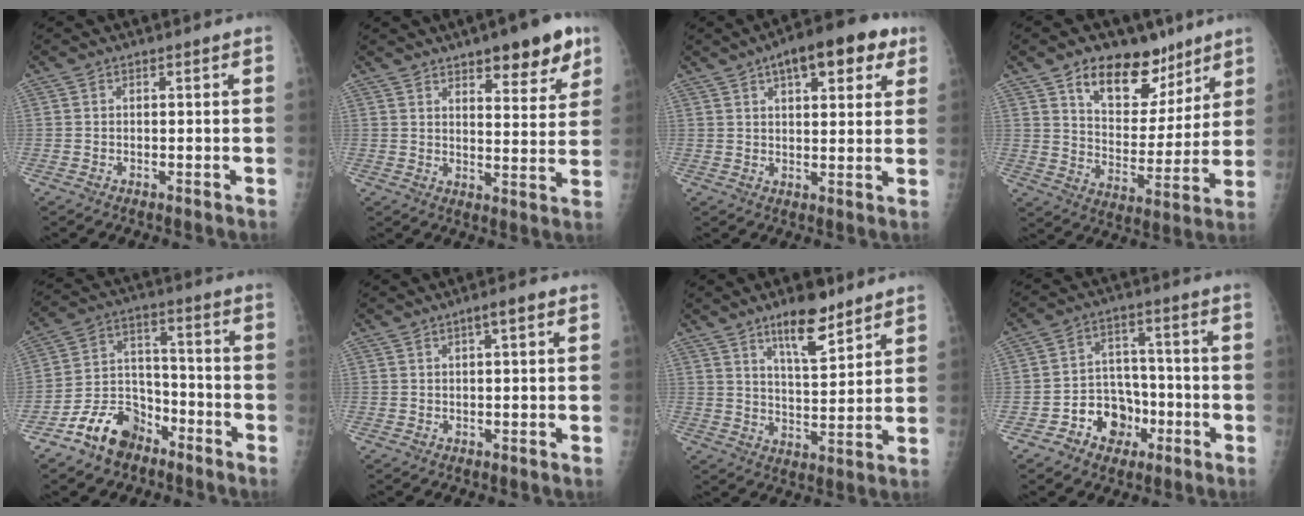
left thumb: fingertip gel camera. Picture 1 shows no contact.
{"total": 11.6, "force": [7.2, 4.0, 8.1], "torque": [-0.075, -0.036, 0.098]}
{"total": 13.2, "force": [6.7, 5.5, 9.9], "torque": [-0.103, 0.000, 0.088]}
{"total": 16.0, "force": [10.2, 9.3, 8.1], "torque": [-0.067, -0.057, 0.168]}
{"total": 11.2, "force": [-7.5, 7.0, 4.3], "torque": [-0.054, 0.067, -0.137]}
{"total": 2.5, "force": [1.0, 0.5, 2.3], "torque": [-0.035, 0.006, 0.013]}
{"total": 11.0, "force": [7.2, 3.5, 7.6], "torque": [-0.106, -0.045, 0.122]}
{"total": 9.3, "force": [-4.2, 7.3, 3.9], "torque": [-0.017, 0.041, -0.068]}